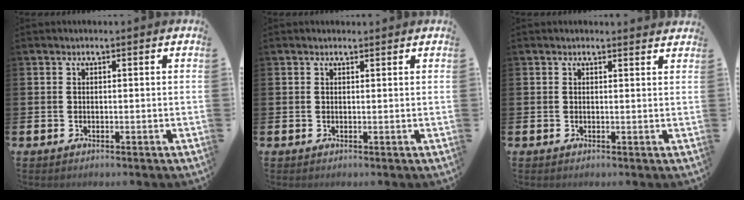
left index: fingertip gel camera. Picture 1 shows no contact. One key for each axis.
{"total": 0.6, "fx": 0.6, "fy": 0.2, "fz": 0.1, "tx": 0.006, "ty": -0.002, "tz": 0.009}
{"total": 0.9, "fx": 0.9, "fy": 0.1, "fz": 0.1, "tx": 0.006, "ty": -0.002, "tz": 0.014}